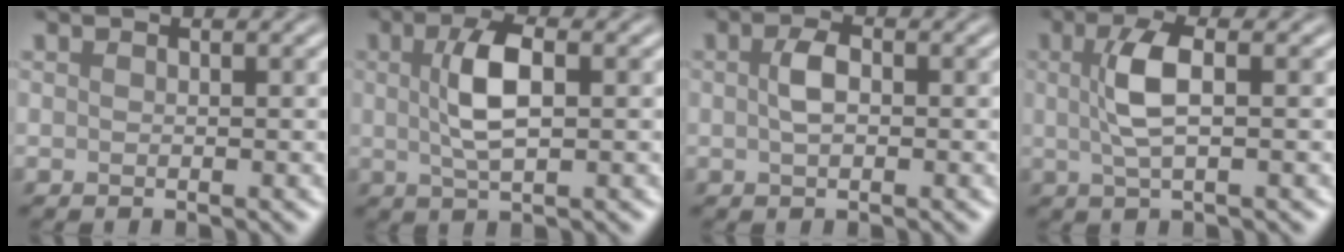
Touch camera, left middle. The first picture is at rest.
{"total": 4.2, "force": [0.6, 1.5, 3.8], "torque": [-0.086, 0.007, 0.012]}
{"total": 2.2, "force": [0.1, 1.2, 1.8], "torque": [-0.041, 0.005, 0.001]}
{"total": 3.5, "force": [0.5, 1.0, 3.3], "torque": [-0.075, 0.007, 0.009]}